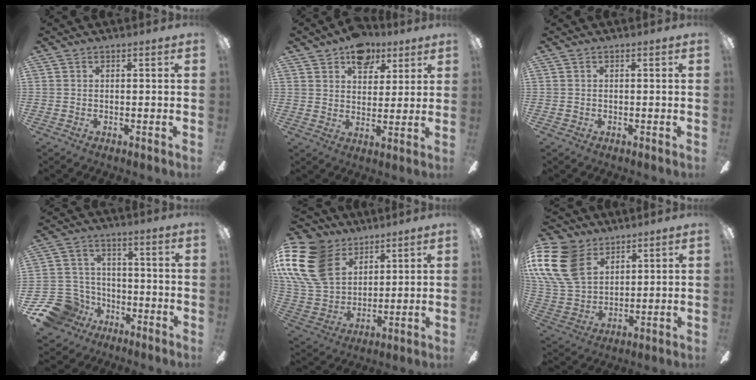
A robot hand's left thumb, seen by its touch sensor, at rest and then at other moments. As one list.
[{"total": 9.9, "force": [6.3, 6.4, 4.2], "torque": [-0.040, -0.024, 0.109]}, {"total": 0.7, "force": [-0.1, 0.7, 0.0], "torque": [0.001, 0.006, -0.005]}, {"total": 13.6, "force": [-7.5, 10.5, 4.6], "torque": [-0.115, 0.054, -0.130]}, {"total": 20.7, "force": [9.4, 14.6, 11.2], "torque": [-0.277, -0.042, 0.175]}, {"total": 18.9, "force": [8.4, 13.1, 10.7], "torque": [-0.269, -0.028, 0.159]}]